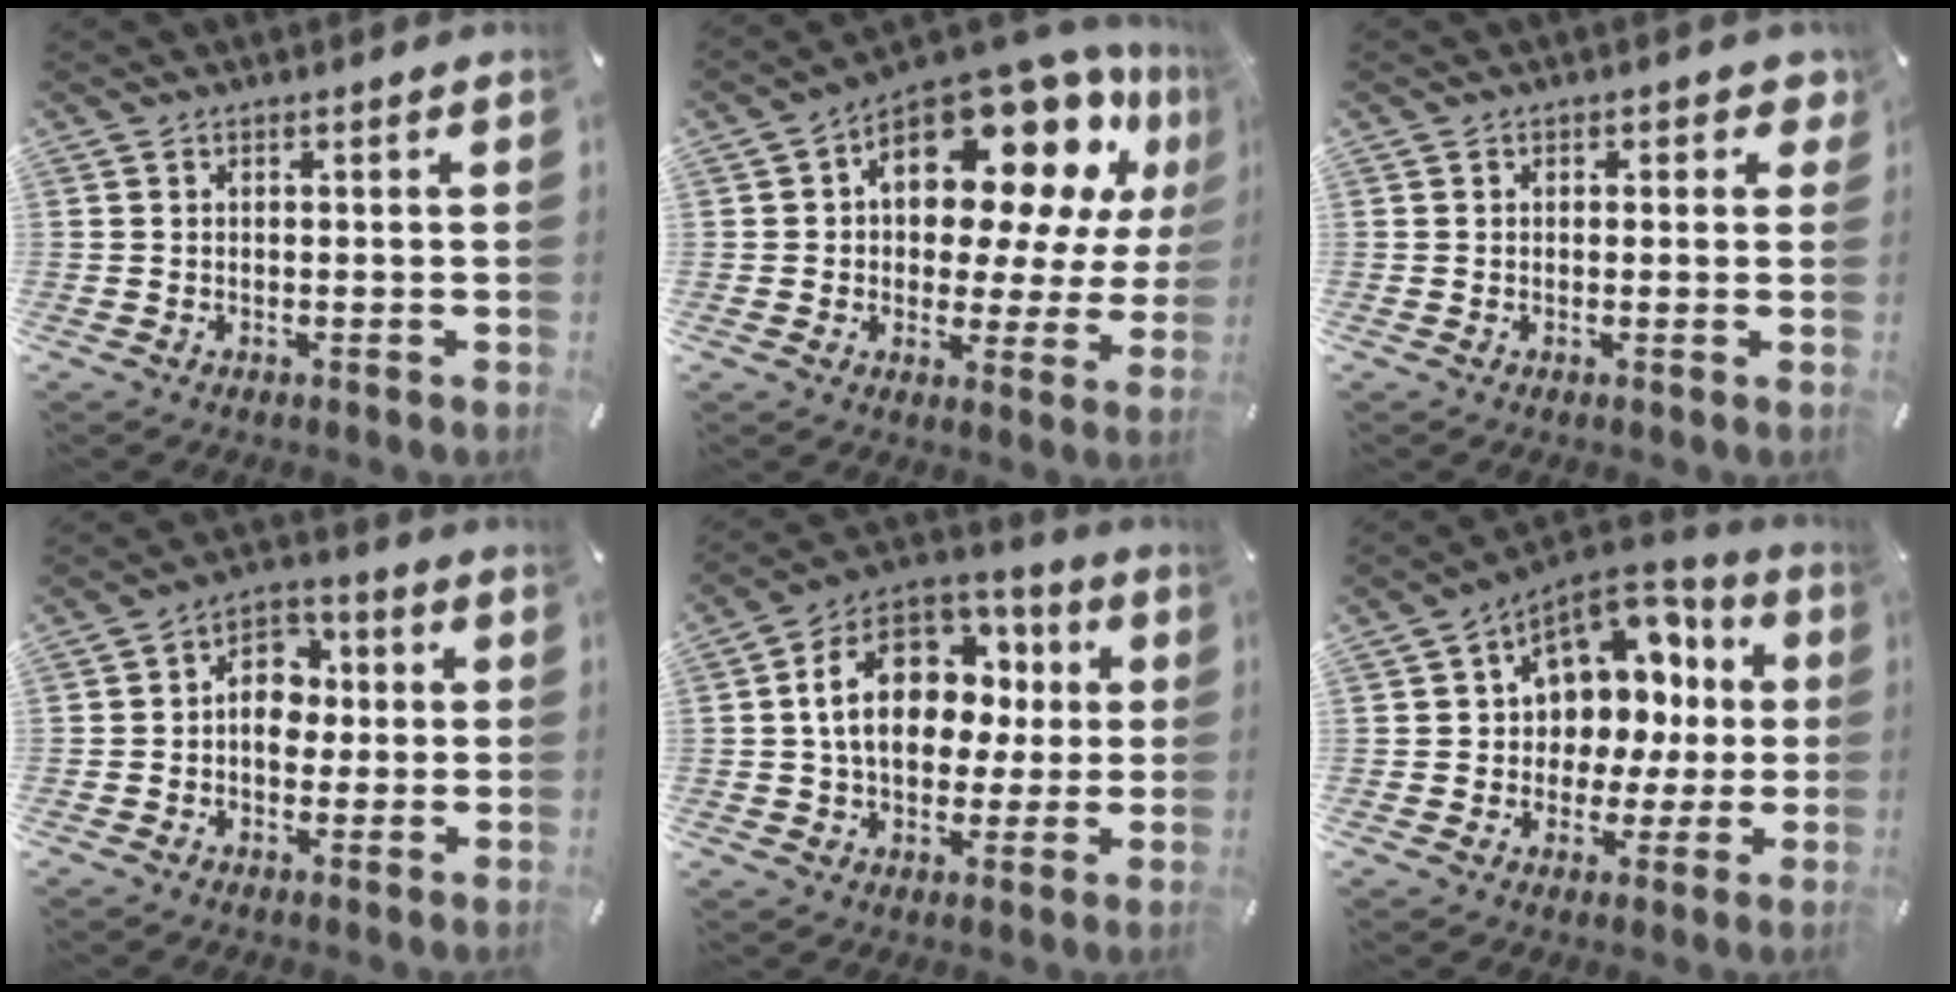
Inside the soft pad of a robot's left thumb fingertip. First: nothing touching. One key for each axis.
{"total": 20.5, "fx": 10.4, "fy": 10.9, "fz": 13.9, "tx": -0.193, "ty": -0.084, "tz": 0.171}
{"total": 2.0, "fx": 0.5, "fy": 1.6, "fz": 1.1, "tx": 0.001, "ty": -0.002, "tz": 0.000}
{"total": 8.0, "fx": -0.9, "fy": 6.6, "fz": 4.5, "tx": -0.066, "ty": 0.018, "tz": -0.017}
{"total": 19.2, "fx": 3.8, "fy": 14.0, "fz": 12.6, "tx": -0.214, "ty": -0.007, "tz": 0.070}
{"total": 13.4, "fx": 5.6, "fy": 10.2, "fz": 6.5, "tx": -0.090, "ty": -0.047, "tz": 0.105}